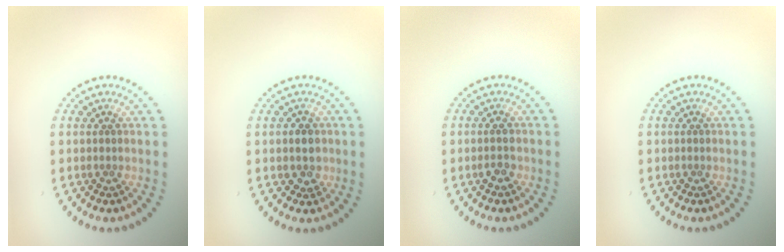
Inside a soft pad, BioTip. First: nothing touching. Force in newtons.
{"total": 2.0, "press": 1.9, "slide": 0.8}
{"total": 1.5, "press": 1.5, "slide": 0.2}
{"total": 0.0}